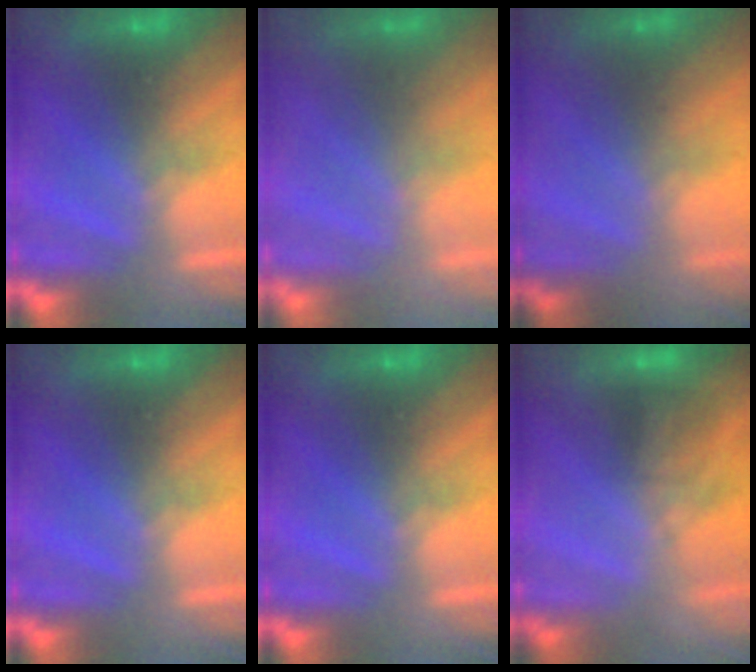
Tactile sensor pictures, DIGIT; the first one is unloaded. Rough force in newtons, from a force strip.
{"total": 2.2}
{"total": 1.8}
{"total": 0.0}
{"total": 0.0}
{"total": 1.7}